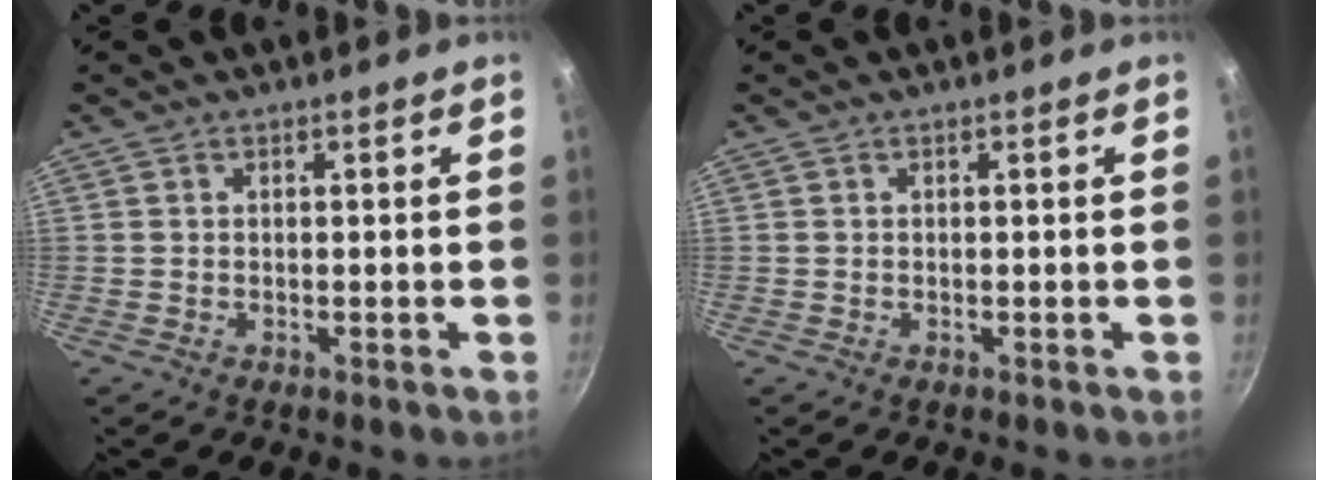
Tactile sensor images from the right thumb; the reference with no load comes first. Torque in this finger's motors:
{"motor_torque": [-0.10, 0.02, -0.15, 0.16, 0.01]}